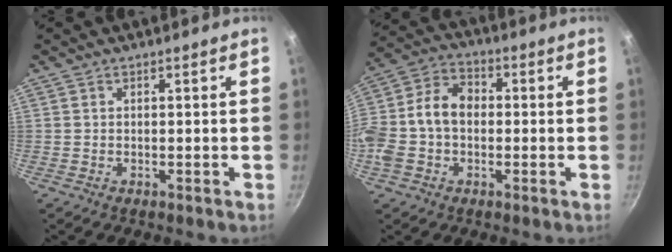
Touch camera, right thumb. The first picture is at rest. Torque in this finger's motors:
{"motor_torque": [1.39, 1.58, 1.18, -0.77, 0.09]}